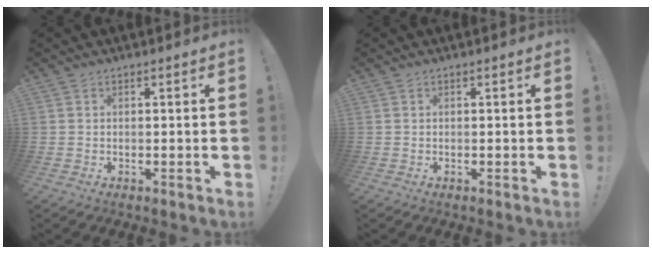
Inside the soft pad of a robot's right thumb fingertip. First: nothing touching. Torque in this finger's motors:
{"motor_torque": [0.00, 0.00, -0.08, 0.08, 0.00]}